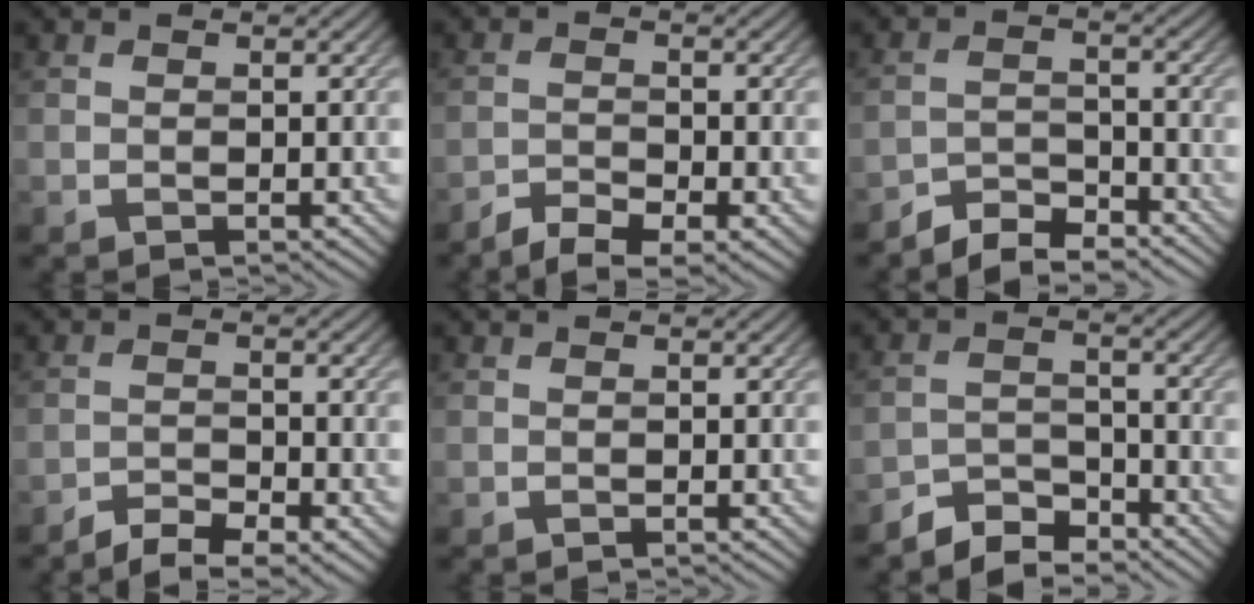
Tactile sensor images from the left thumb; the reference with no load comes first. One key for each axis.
{"total": 4.4, "fx": -3.3, "fy": 1.2, "fz": 2.6, "tx": -0.048, "ty": -0.006, "tz": -0.058}
{"total": 4.5, "fx": -4.2, "fy": 0.9, "fz": 1.1, "tx": -0.023, "ty": 0.001, "tz": -0.083}
{"total": 4.3, "fx": -3.3, "fy": 1.2, "fz": 2.5, "tx": -0.045, "ty": -0.003, "tz": -0.056}
{"total": 0.0}
{"total": 4.4, "fx": -4.1, "fy": 1.3, "fz": 0.9, "tx": -0.017, "ty": 0.003, "tz": -0.086}